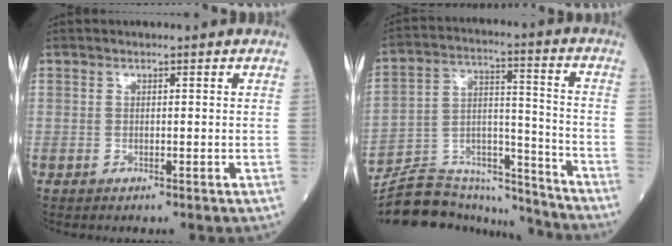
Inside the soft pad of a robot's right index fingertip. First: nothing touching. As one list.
[{"total": 16.6, "force": [-16.3, 2.7, 2.1], "torque": [-0.036, 0.053, -0.261]}]